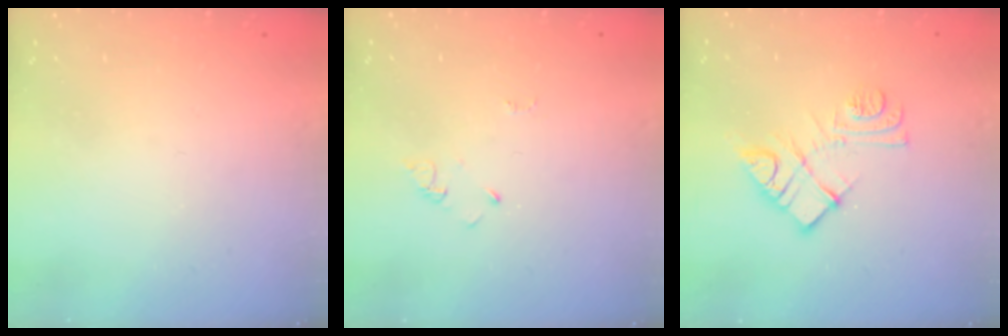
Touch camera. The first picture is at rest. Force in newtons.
{"total": 2.9, "press": 2.9, "slide": 0.3}
{"total": 11.1, "press": 11.1, "slide": 0.5}